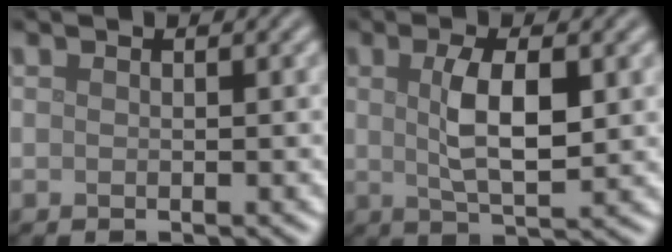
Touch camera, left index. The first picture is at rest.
{"total": 4.8, "force": [0.8, 1.6, 4.5], "torque": [-0.092, -0.001, 0.017]}